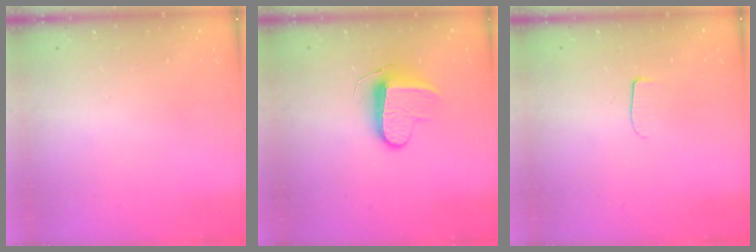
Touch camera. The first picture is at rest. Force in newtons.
{"total": 9.2, "press": 9.2, "slide": 0.3}
{"total": 5.1, "press": 5.0, "slide": 0.6}